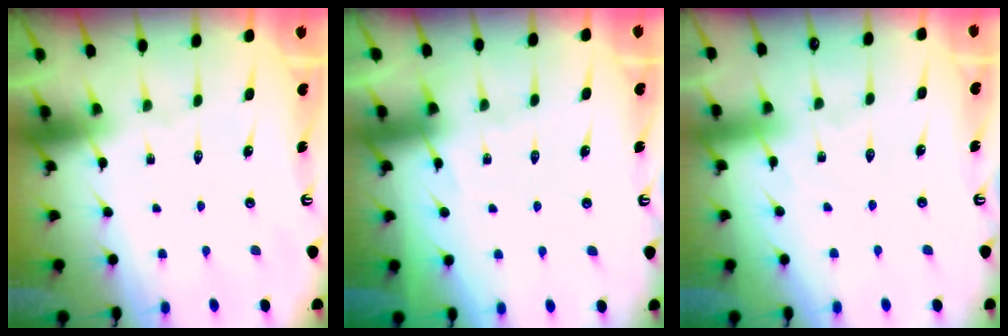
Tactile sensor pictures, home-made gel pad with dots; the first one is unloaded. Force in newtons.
{"total": 2.5, "press": 2.4, "slide": 0.4}
{"total": 2.8, "press": 2.8, "slide": 0.4}